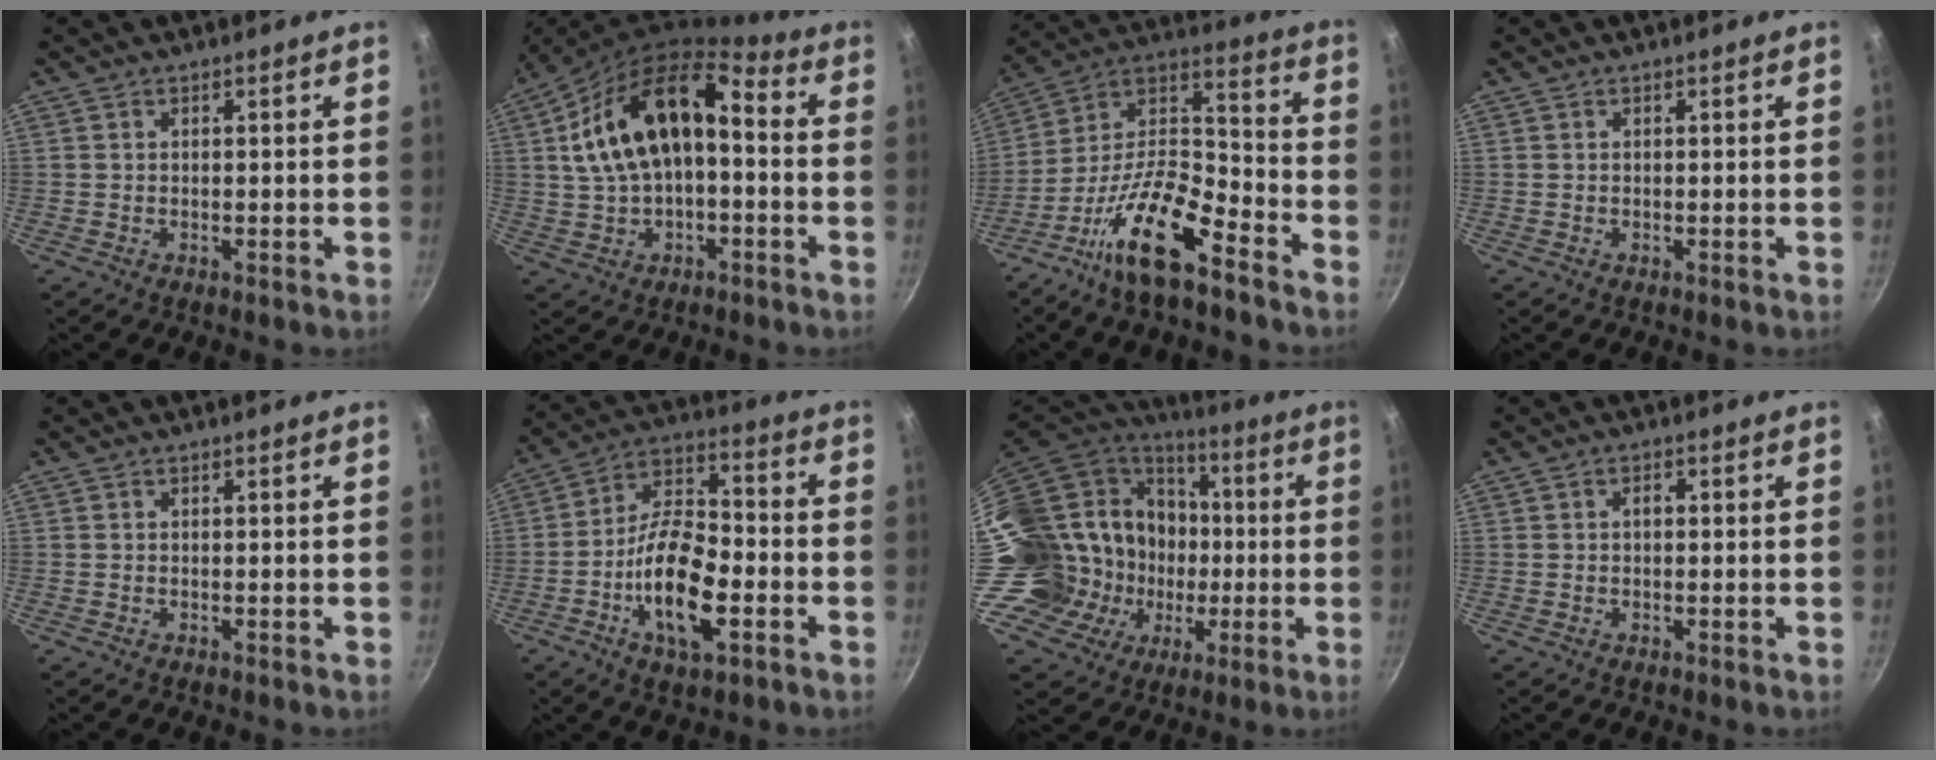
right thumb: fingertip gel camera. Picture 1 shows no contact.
{"total": 15.9, "force": [1.0, 8.9, 13.1], "torque": [-0.216, 0.049, 0.008]}
{"total": 17.6, "force": [-10.9, 5.9, 12.5], "torque": [-0.211, 0.083, -0.211]}
{"total": 0.0}
{"total": 0.0}
{"total": 15.6, "force": [-4.9, 7.1, 12.9], "torque": [-0.226, 0.037, -0.097]}
{"total": 27.0, "force": [-0.2, 22.0, 15.7], "torque": [-0.279, 0.054, 0.027]}
{"total": 1.3, "force": [0.0, 0.8, 0.9], "torque": [-0.014, 0.007, -0.001]}